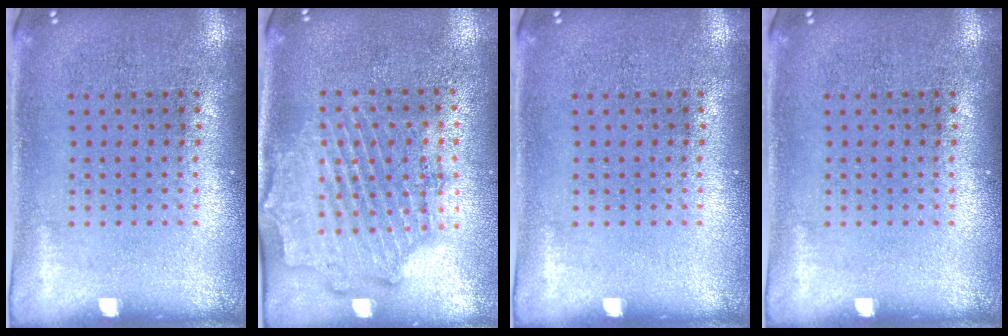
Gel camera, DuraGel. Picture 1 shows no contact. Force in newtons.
{"total": 1.8, "press": 1.7, "slide": 0.7}
{"total": 0.0}
{"total": 0.0}